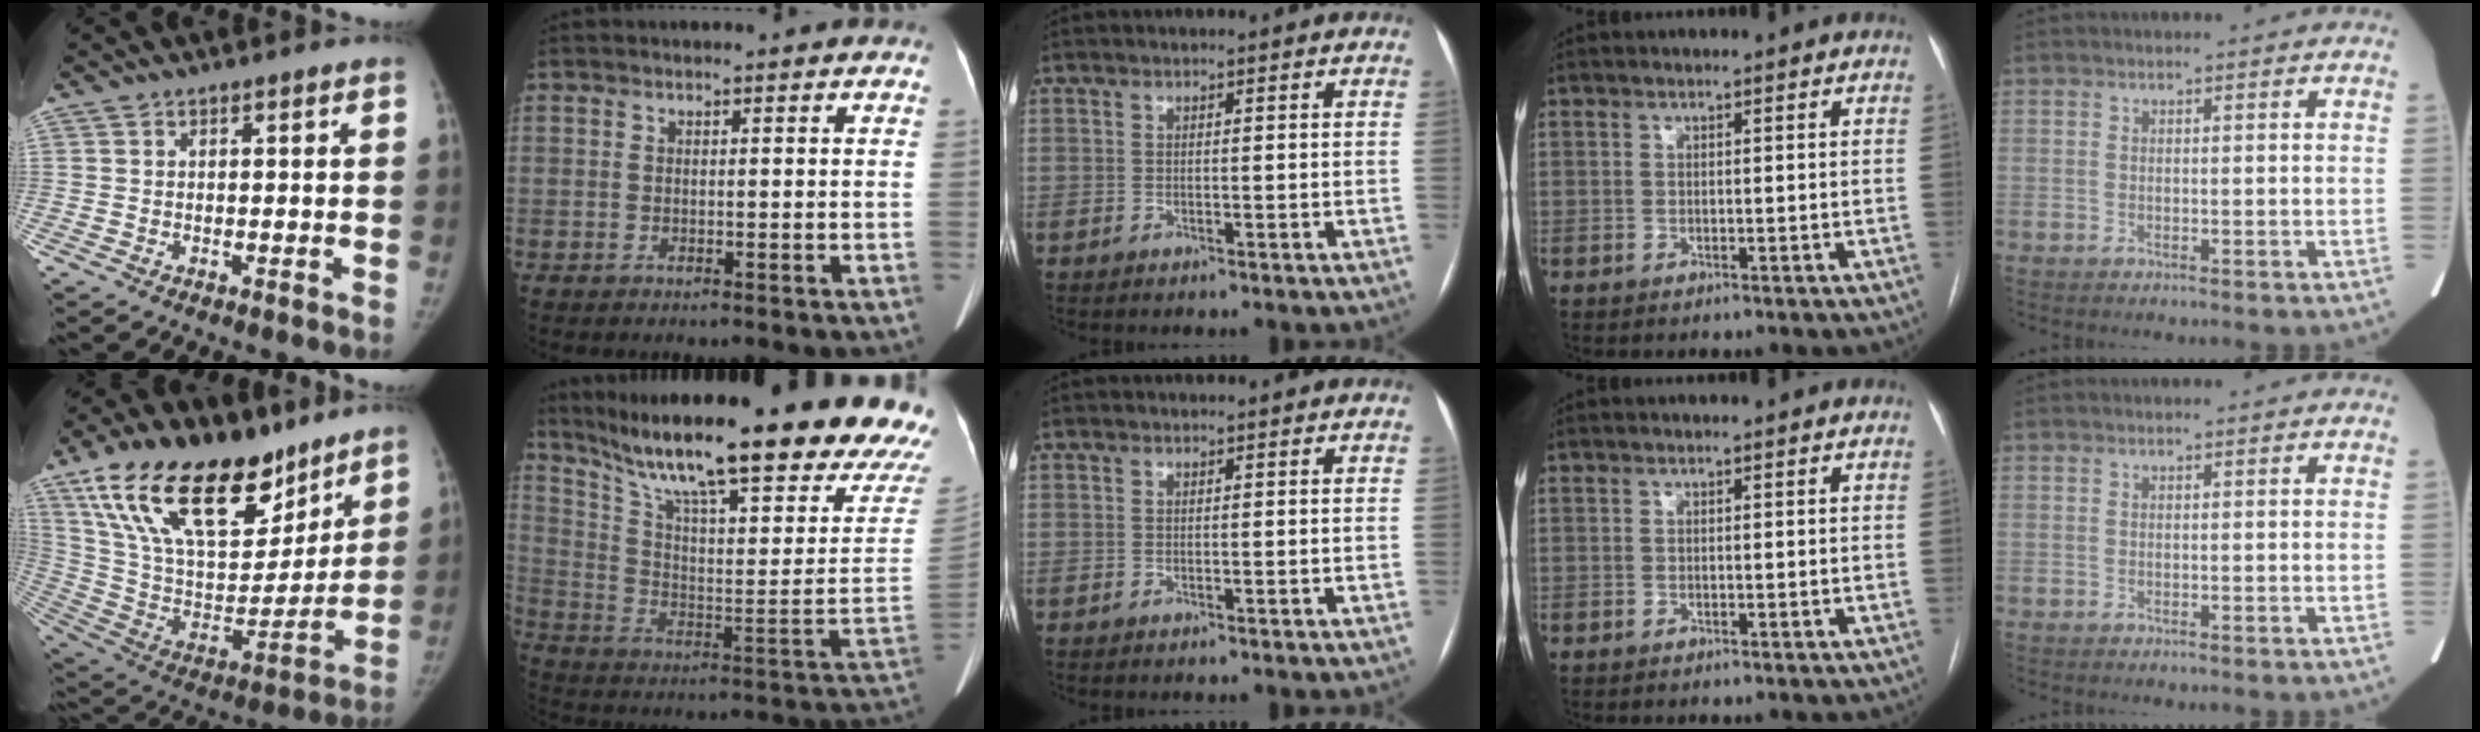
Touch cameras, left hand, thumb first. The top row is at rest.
{"thumb": {"total": 30.3, "force": [19.0, 14.8, 18.3], "torque": [-0.284, -0.037, 0.328]}, "index": {"total": 30.6, "force": [23.7, 2.4, 19.2], "torque": [-0.322, -0.059, 0.330]}}